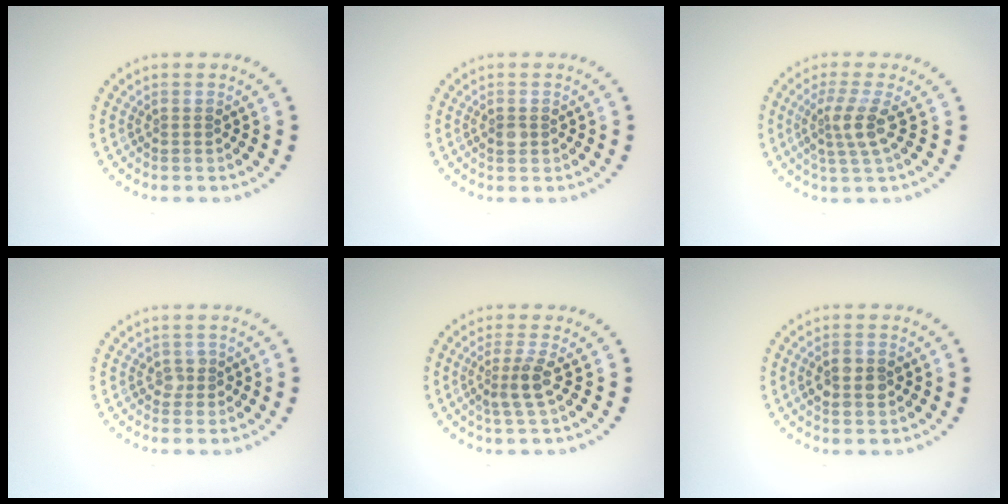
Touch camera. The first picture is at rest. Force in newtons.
{"total": 0.9, "press": 0.9, "slide": 0.0}
{"total": 2.8, "press": 2.2, "slide": 1.7}
{"total": 1.0, "press": 0.9, "slide": 0.4}
{"total": 2.3, "press": 1.8, "slide": 1.5}
{"total": 2.7, "press": 2.6, "slide": 0.3}